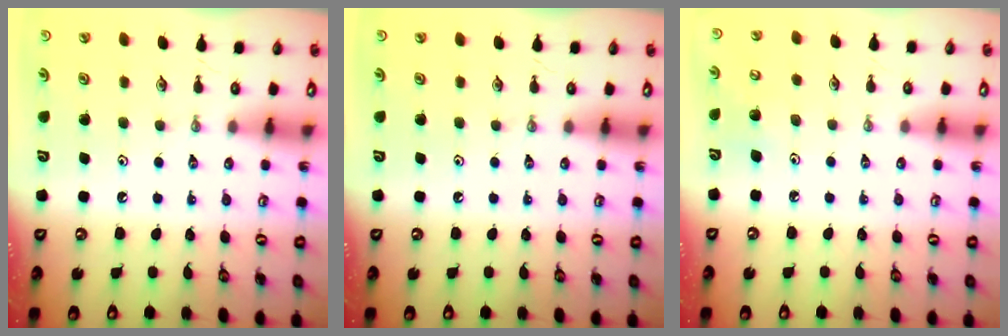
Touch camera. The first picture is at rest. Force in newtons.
{"total": 0.0}
{"total": 6.1, "press": 6.0, "slide": 1.0}